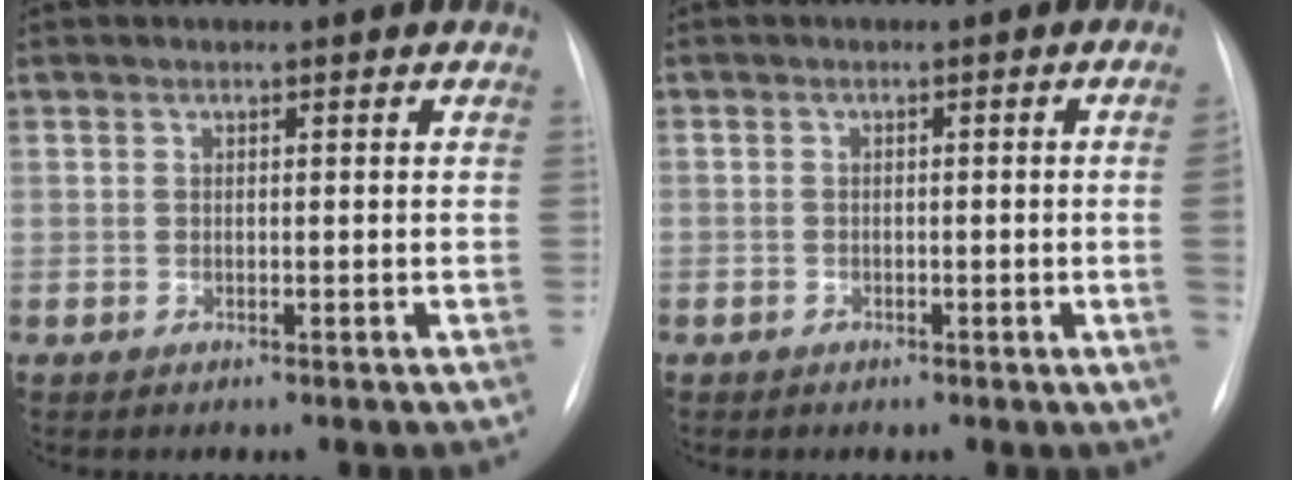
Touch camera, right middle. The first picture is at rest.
{"total": 2.5, "force": [-0.5, -0.3, 2.4], "torque": [-0.039, 0.001, -0.008]}